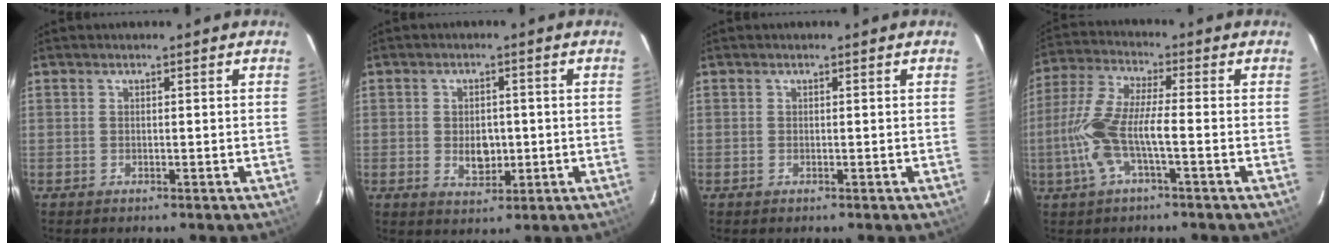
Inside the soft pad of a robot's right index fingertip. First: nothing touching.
{"total": 4.9, "force": [-0.6, 3.4, 3.5], "torque": [-0.060, -0.001, -0.001]}
{"total": 0.0}
{"total": 11.0, "force": [-2.9, 2.3, 10.3], "torque": [-0.229, 0.002, -0.056]}